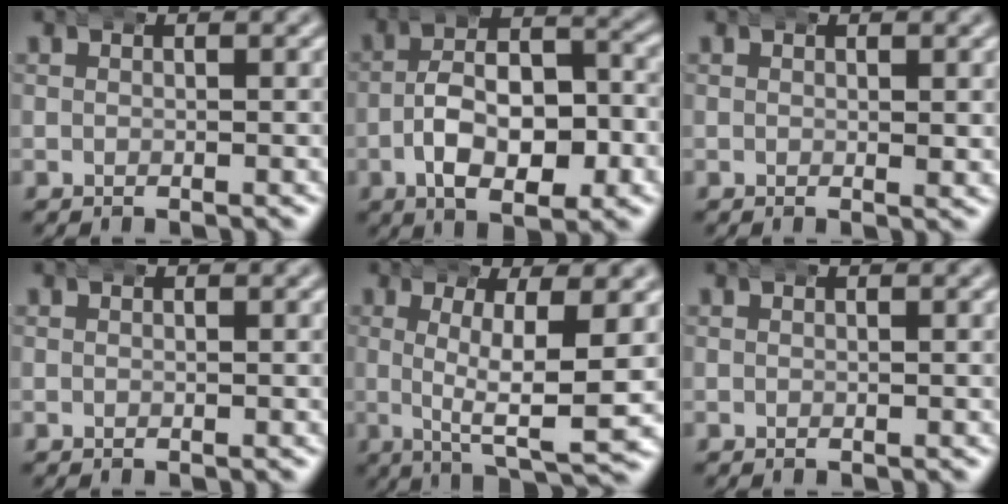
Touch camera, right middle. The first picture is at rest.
{"total": 7.8, "force": [-1.1, 4.4, 6.3], "torque": [-0.079, -0.004, -0.022]}
{"total": 0.6, "force": [0.3, 0.2, 0.5], "torque": [-0.008, -0.001, 0.004]}
{"total": 0.0}
{"total": 6.9, "force": [0.7, 1.0, 6.8], "torque": [-0.098, -0.001, 0.015]}
{"total": 0.0}